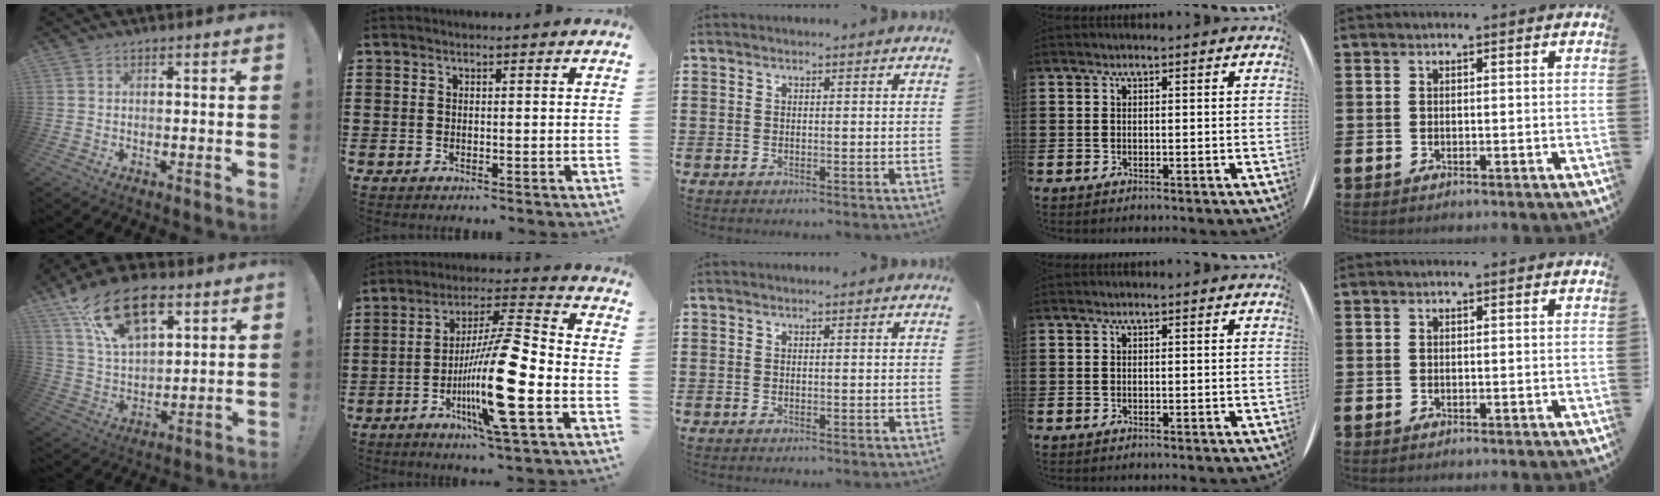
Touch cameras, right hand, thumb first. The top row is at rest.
{"thumb": {"total": 19.7, "force": [11.1, 11.1, 12.0], "torque": [-0.215, -0.056, 0.199]}, "index": {"total": 16.5, "force": [-5.0, 2.2, 15.5], "torque": [-0.304, -0.007, -0.087]}}